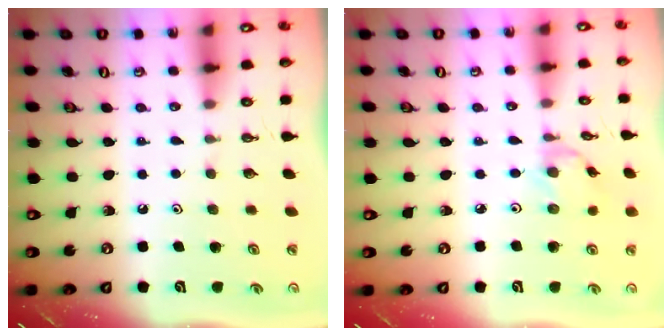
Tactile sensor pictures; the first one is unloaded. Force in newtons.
{"total": 2.0, "press": 2.0, "slide": 0.3}